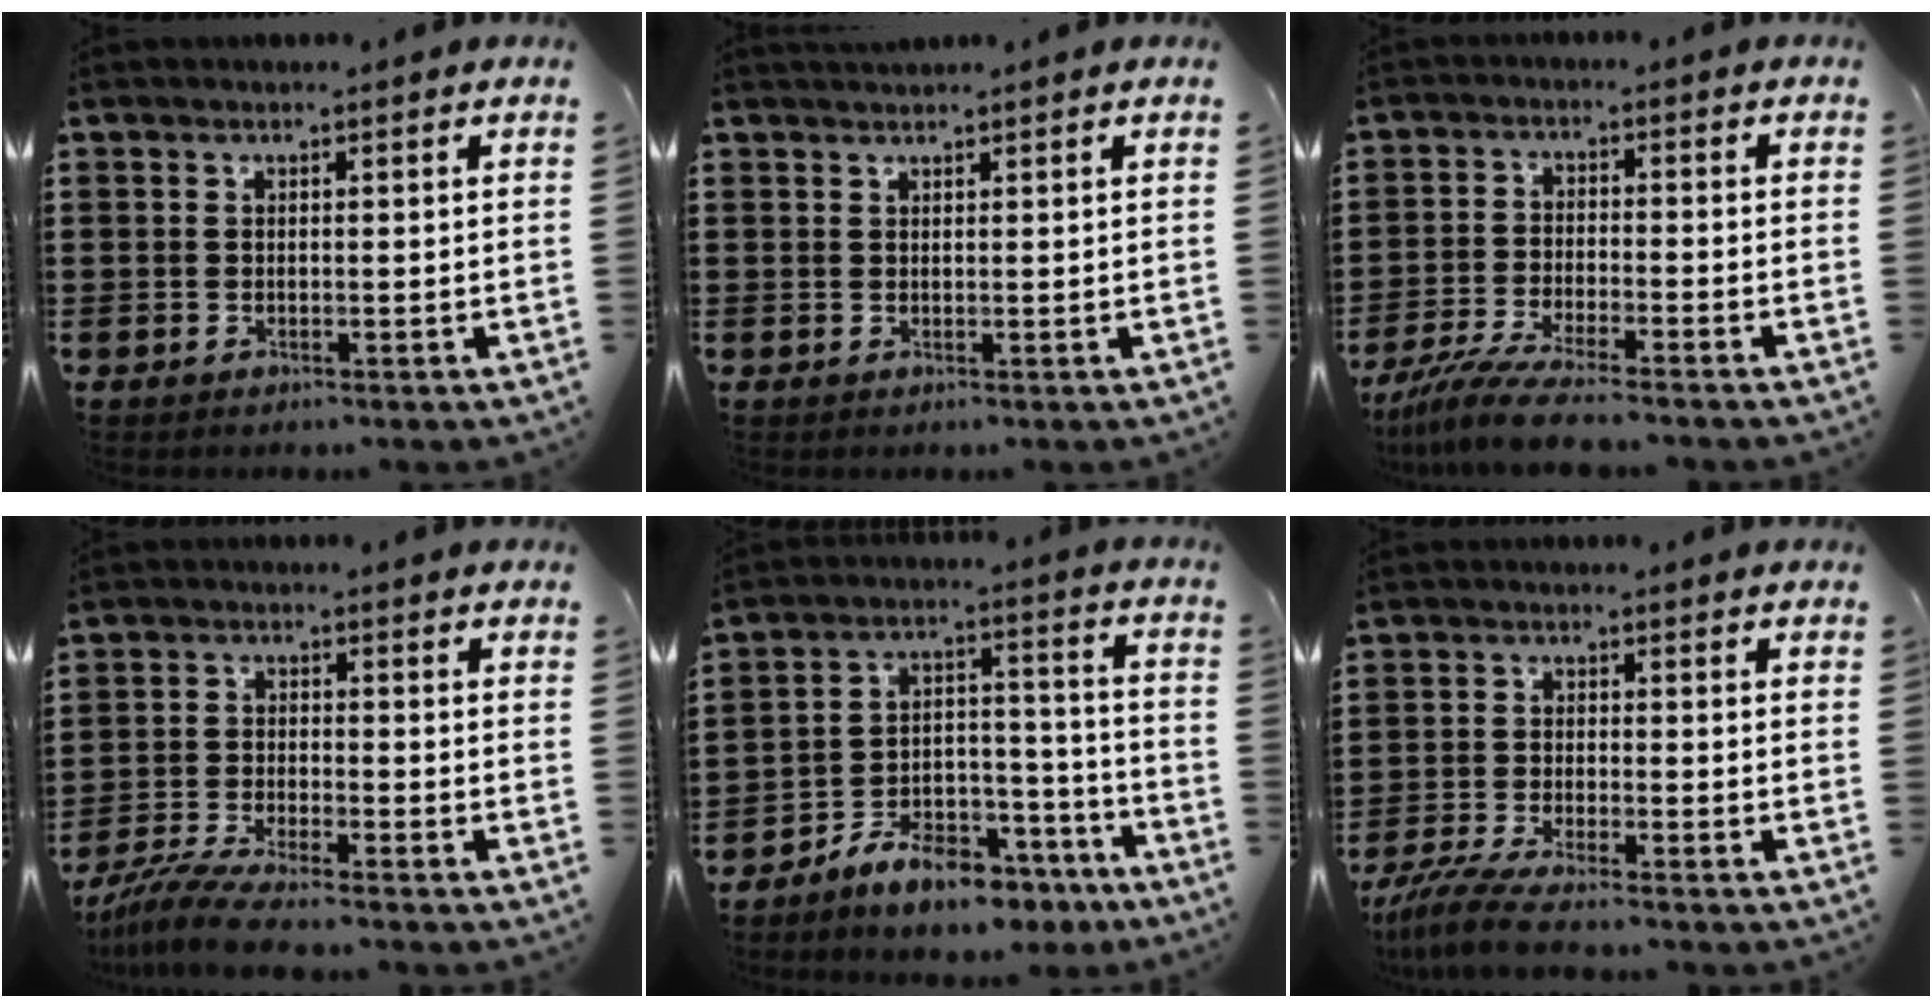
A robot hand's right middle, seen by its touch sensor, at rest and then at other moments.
{"total": 1.0, "force": [1.0, -0.1, 0.0], "torque": [-0.002, -0.003, 0.019]}
{"total": 6.2, "force": [-5.4, 0.1, 3.1], "torque": [-0.083, -0.024, -0.109]}
{"total": 5.7, "force": [-5.3, 0.0, 2.2], "torque": [-0.063, -0.021, -0.107]}
{"total": 9.3, "force": [-8.5, 2.7, 2.8], "torque": [-0.045, 0.035, -0.159]}
{"total": 5.0, "force": [-4.5, 0.1, 2.1], "torque": [-0.064, -0.021, -0.093]}